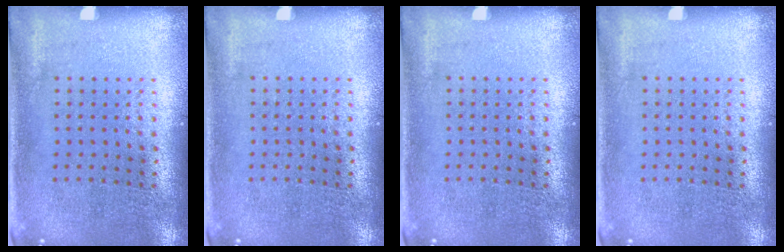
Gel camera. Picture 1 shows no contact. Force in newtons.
{"total": 0.0}
{"total": 0.0}
{"total": 0.0}